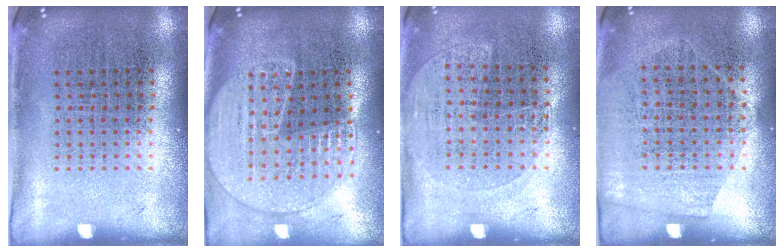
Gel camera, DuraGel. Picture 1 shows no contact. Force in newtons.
{"total": 1.7, "press": 1.6, "slide": 0.6}
{"total": 1.2, "press": 1.0, "slide": 0.7}
{"total": 1.4, "press": 1.2, "slide": 0.7}